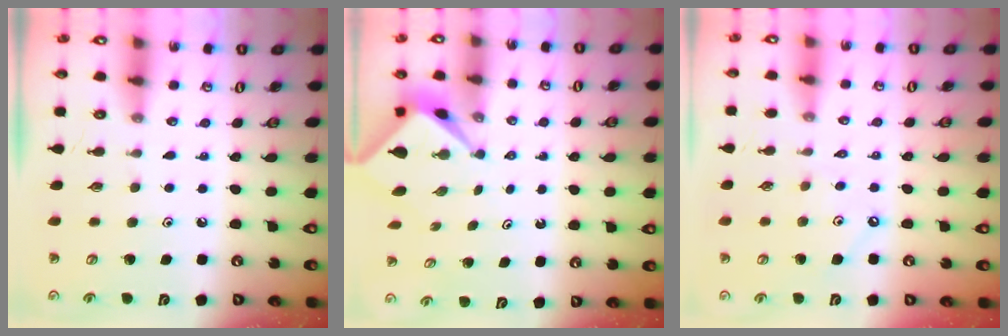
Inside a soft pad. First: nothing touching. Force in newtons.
{"total": 2.0, "press": 2.0, "slide": 0.2}
{"total": 2.9, "press": 2.9, "slide": 0.5}